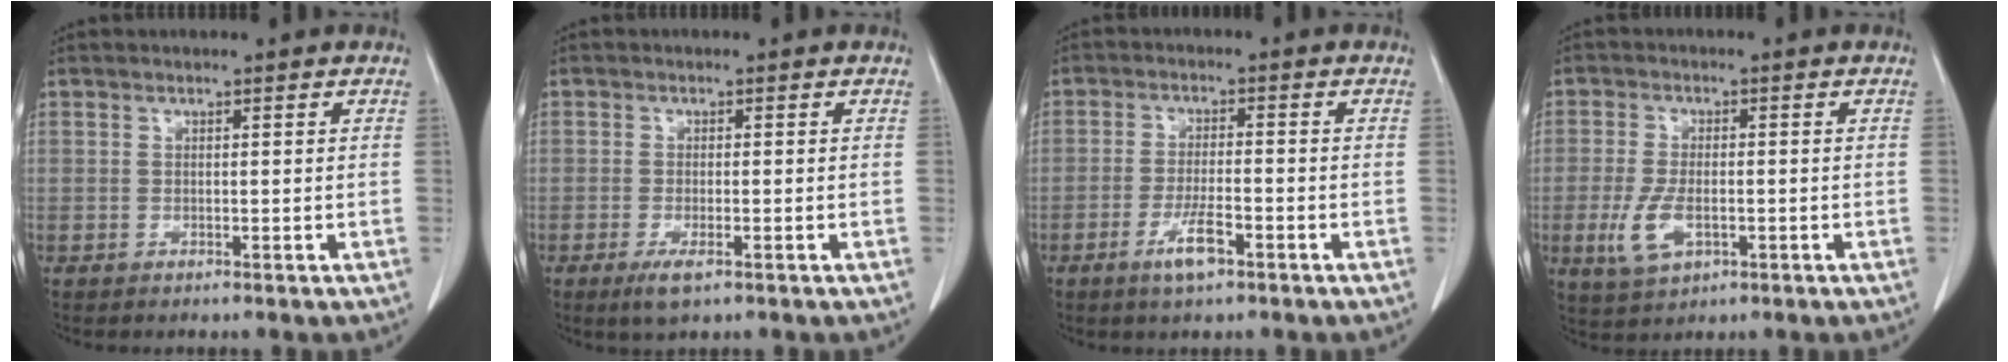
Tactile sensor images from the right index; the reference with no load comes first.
{"total": 3.1, "force": [-1.6, 0.7, 2.5], "torque": [-0.047, -0.006, -0.027]}
{"total": 4.9, "force": [-2.8, 0.8, 4.0], "torque": [-0.078, -0.003, -0.050]}
{"total": 5.9, "force": [-1.7, 2.9, 4.8], "torque": [-0.108, -0.008, -0.027]}